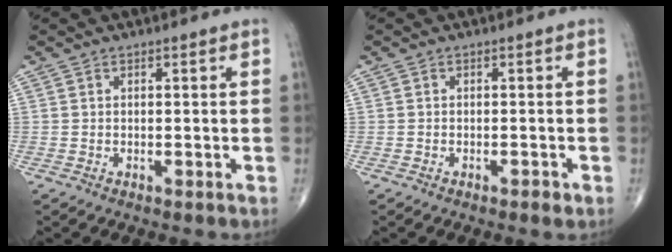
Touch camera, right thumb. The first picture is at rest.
{"total": 1.1, "force": [-0.7, 0.4, 0.8], "torque": [-0.013, 0.000, -0.012]}